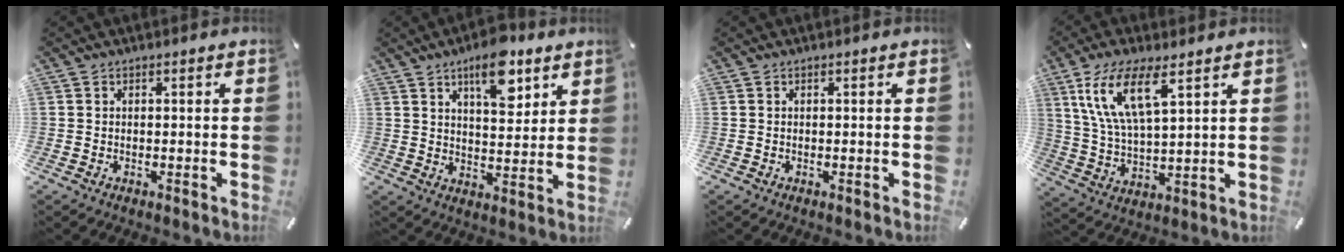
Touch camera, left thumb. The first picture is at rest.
{"total": 11.4, "force": [7.2, 5.0, 7.3], "torque": [-0.103, -0.033, 0.121]}
{"total": 0.0}
{"total": 12.4, "force": [7.0, 4.1, 9.4], "torque": [-0.218, -0.014, 0.124]}